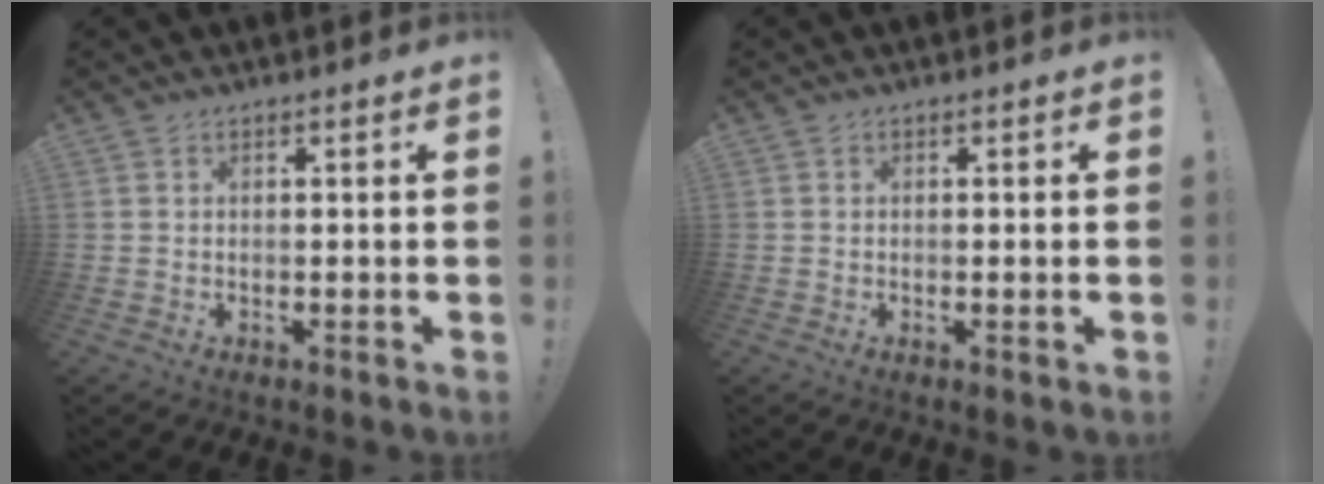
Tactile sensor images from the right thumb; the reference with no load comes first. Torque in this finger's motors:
{"motor_torque": [0.36, 0.12, -0.07, 0.13, 0.00]}